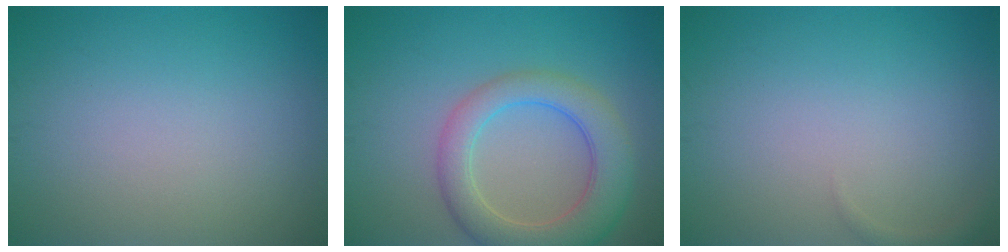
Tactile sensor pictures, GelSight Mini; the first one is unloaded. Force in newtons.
{"total": 6.0, "press": 6.0, "slide": 0.3}
{"total": 0.7, "press": 0.7, "slide": 0.1}